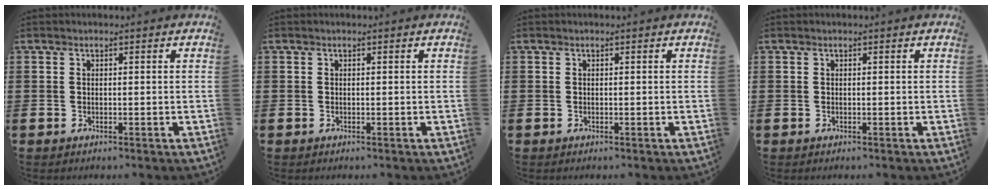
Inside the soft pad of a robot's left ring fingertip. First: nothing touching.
{"total": 0.0}
{"total": 0.0}
{"total": 0.0}